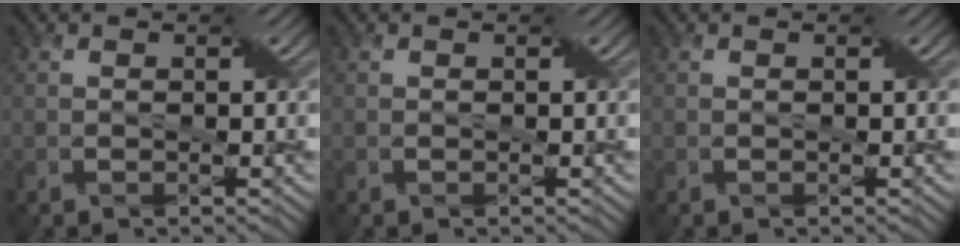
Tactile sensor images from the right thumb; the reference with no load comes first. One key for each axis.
{"total": 0.0}
{"total": 0.0}